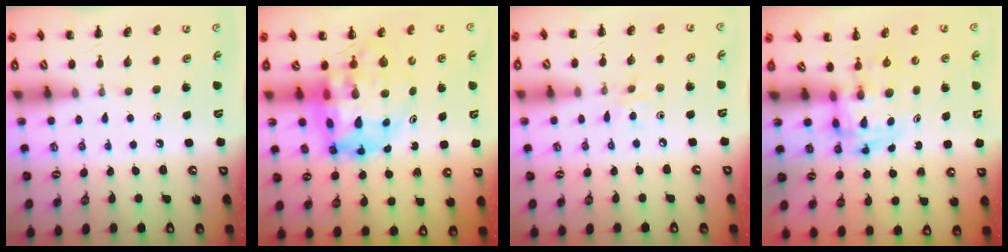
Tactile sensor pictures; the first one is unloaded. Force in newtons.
{"total": 13.0, "press": 12.5, "slide": 3.5}
{"total": 3.0, "press": 2.8, "slide": 1.0}
{"total": 3.4, "press": 3.4, "slide": 0.6}